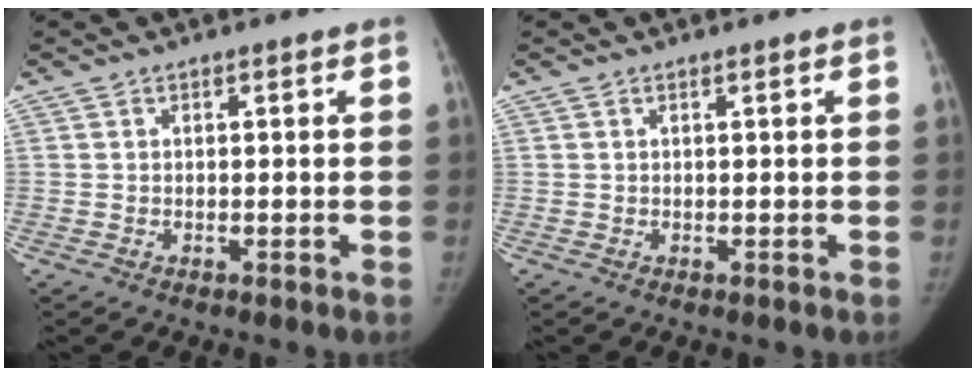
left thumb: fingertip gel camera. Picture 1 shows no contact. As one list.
[{"total": 0.0}]